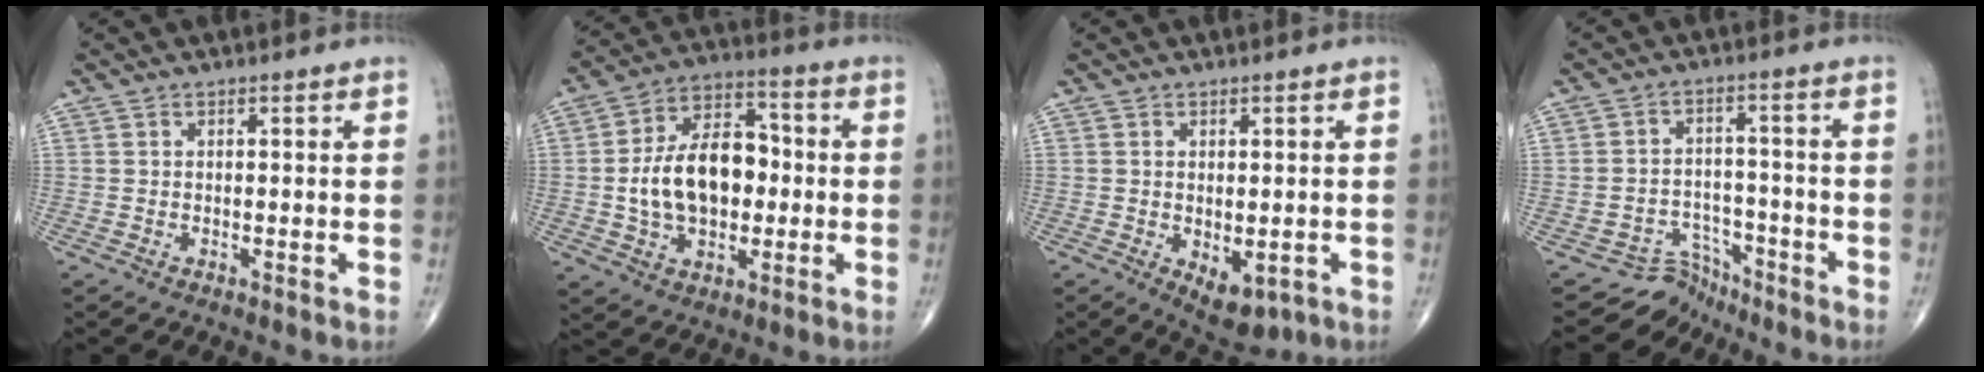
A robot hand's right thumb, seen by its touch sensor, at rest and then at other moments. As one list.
[{"total": 16.2, "force": [-0.8, 10.5, 12.3], "torque": [-0.186, 0.031, -0.012]}, {"total": 6.2, "force": [-1.8, 3.4, 4.9], "torque": [-0.058, -0.003, -0.009]}, {"total": 5.5, "force": [-4.7, 2.1, -2.1], "torque": [0.057, 0.066, -0.079]}]